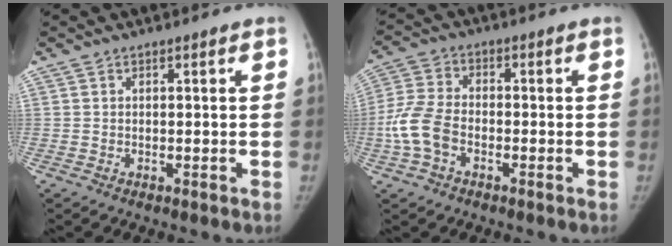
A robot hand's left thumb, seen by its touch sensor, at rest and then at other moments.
{"total": 8.5, "force": [-2.8, 5.4, 5.9], "torque": [-0.129, 0.021, -0.062]}